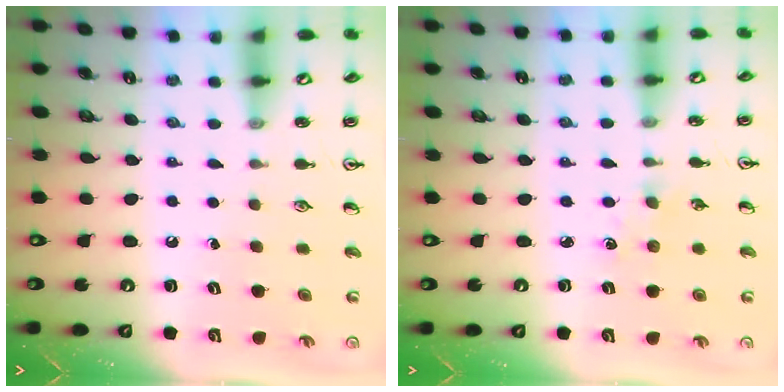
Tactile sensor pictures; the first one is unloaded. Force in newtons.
{"total": 2.8, "press": 2.7, "slide": 0.4}